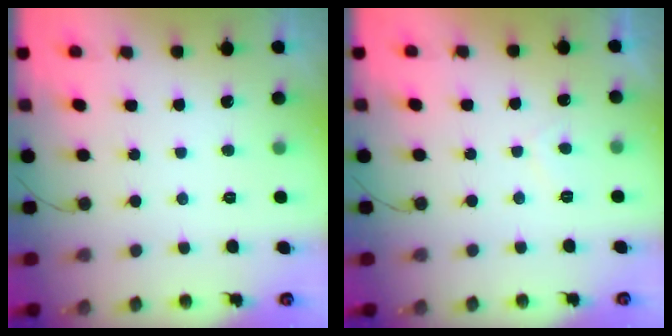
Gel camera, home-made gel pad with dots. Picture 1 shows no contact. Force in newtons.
{"total": 0.7, "press": 0.5, "slide": 0.5}